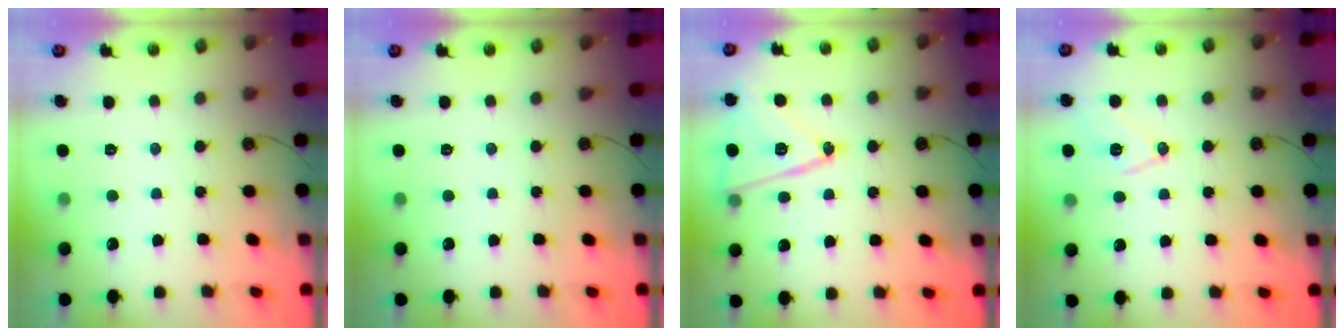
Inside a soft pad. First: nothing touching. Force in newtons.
{"total": 0.0}
{"total": 16.8, "press": 16.6, "slide": 2.6}
{"total": 11.9, "press": 11.4, "slide": 3.3}